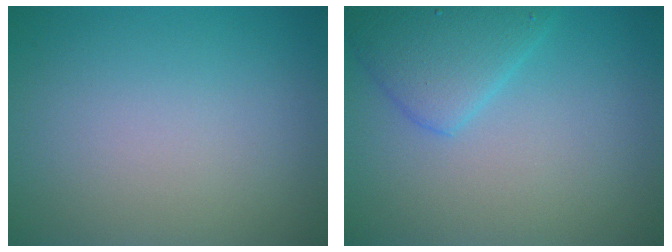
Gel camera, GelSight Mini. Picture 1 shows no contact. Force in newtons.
{"total": 3.6, "press": 3.6, "slide": 0.1}